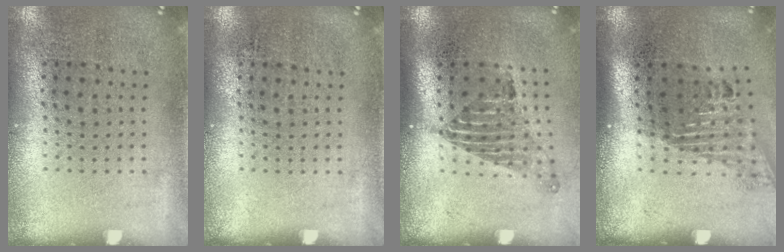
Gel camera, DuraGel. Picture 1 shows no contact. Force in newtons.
{"total": 0.0}
{"total": 1.6, "press": 1.1, "slide": 1.2}
{"total": 1.6, "press": 1.2, "slide": 1.1}